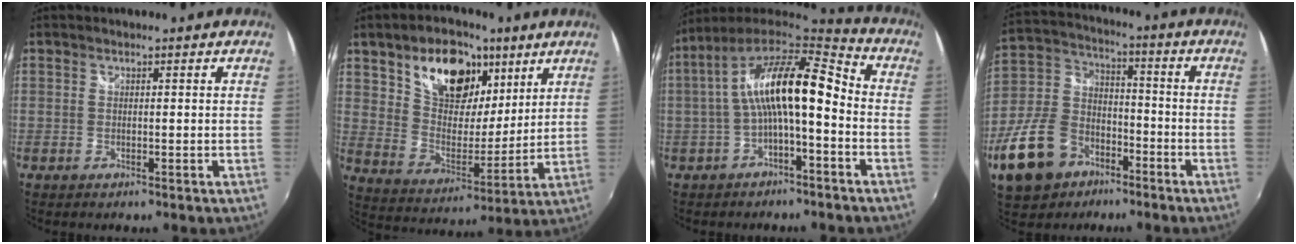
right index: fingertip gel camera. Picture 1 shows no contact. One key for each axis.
{"total": 18.8, "fx": 10.1, "fy": 11.2, "fz": 11.3, "tx": -0.199, "ty": 0.023, "tz": 0.179}
{"total": 15.4, "fx": -1.2, "fy": 4.7, "fz": 14.6, "tx": -0.271, "ty": 0.023, "tz": -0.028}
{"total": 17.8, "fx": -10.0, "fy": 11.7, "fz": 8.9, "tx": -0.224, "ty": 0.017, "tz": -0.167}